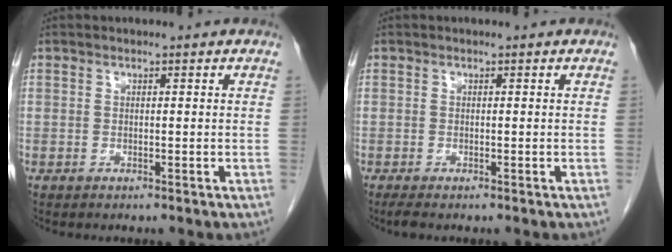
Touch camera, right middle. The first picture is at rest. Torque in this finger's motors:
{"motor_torque": [0.42, 0.03, 0.10, 0.02]}